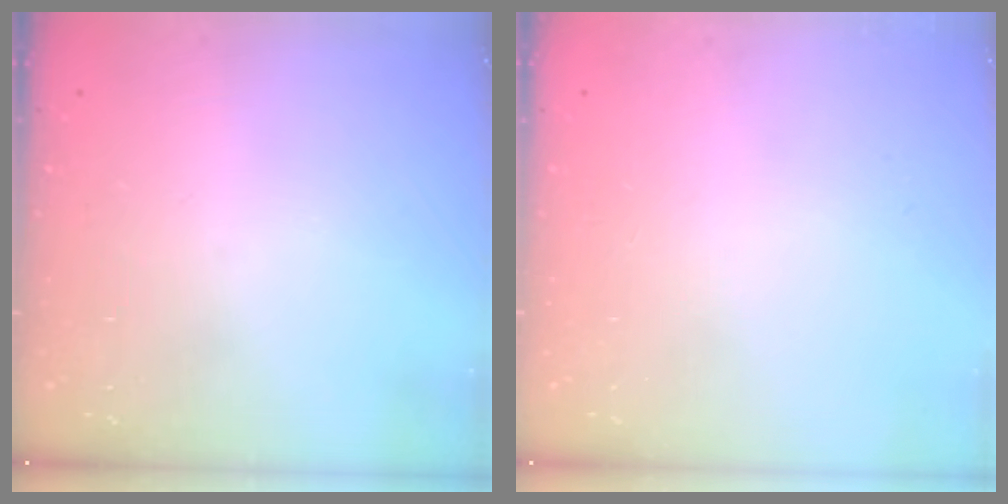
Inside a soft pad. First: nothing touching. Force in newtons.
{"total": 0.0}